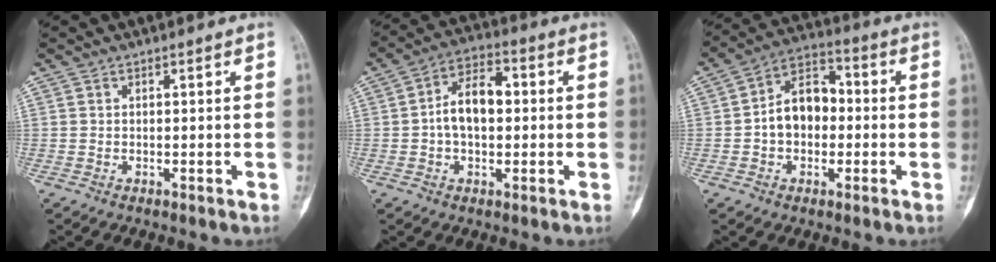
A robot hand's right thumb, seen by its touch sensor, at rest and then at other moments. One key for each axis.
{"total": 9.2, "fx": 0.1, "fy": 5.6, "fz": 7.3, "tx": -0.115, "ty": 0.027, "tz": -0.010}
{"total": 10.4, "fx": -0.8, "fy": 7.3, "fz": 7.3, "tx": -0.095, "ty": 0.035, "tz": -0.028}